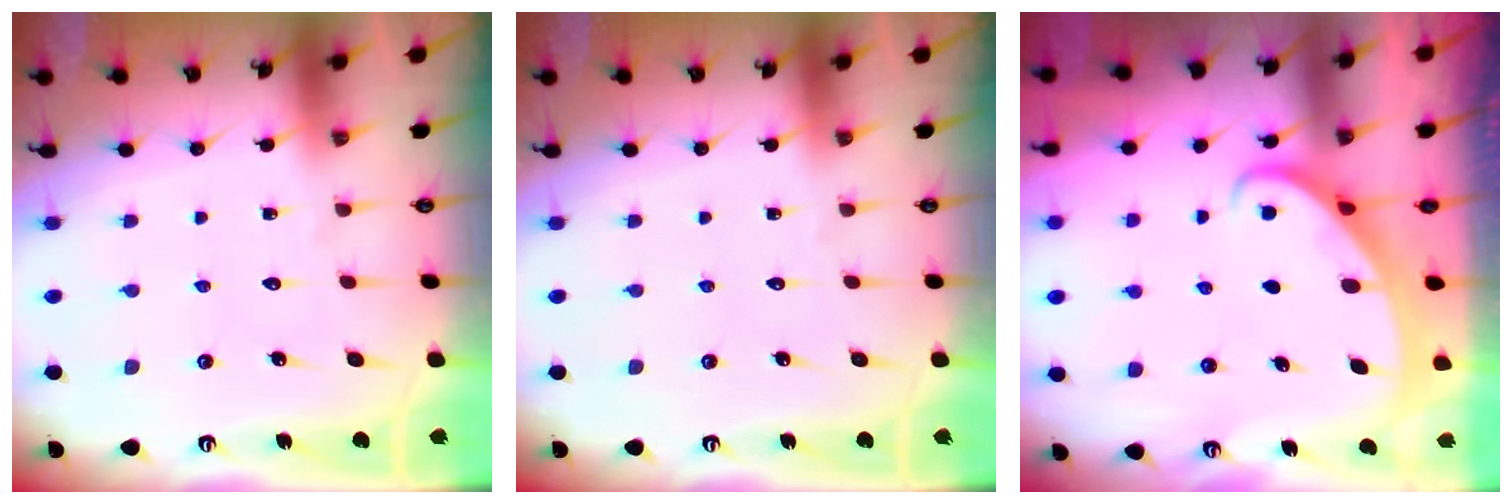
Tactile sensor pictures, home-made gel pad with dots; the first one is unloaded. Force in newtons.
{"total": 0.0}
{"total": 2.2, "press": 2.2, "slide": 0.2}